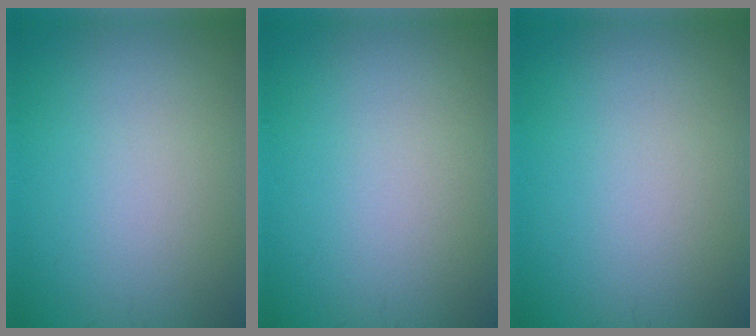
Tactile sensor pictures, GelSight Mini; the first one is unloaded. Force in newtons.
{"total": 0.0}
{"total": 0.0}